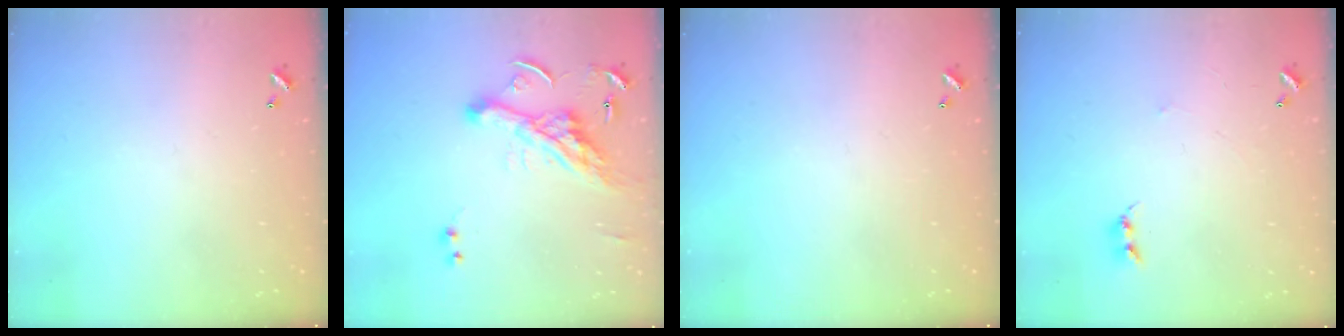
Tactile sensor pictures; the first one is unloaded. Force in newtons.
{"total": 8.5, "press": 8.4, "slide": 1.3}
{"total": 0.0}
{"total": 2.4, "press": 2.4, "slide": 0.4}